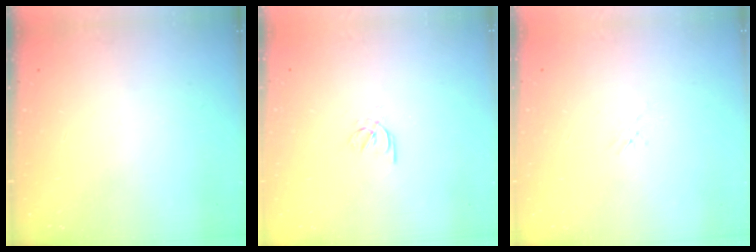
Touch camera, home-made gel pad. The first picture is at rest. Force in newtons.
{"total": 2.4, "press": 2.4, "slide": 0.5}
{"total": 0.5, "press": 0.5, "slide": 0.2}